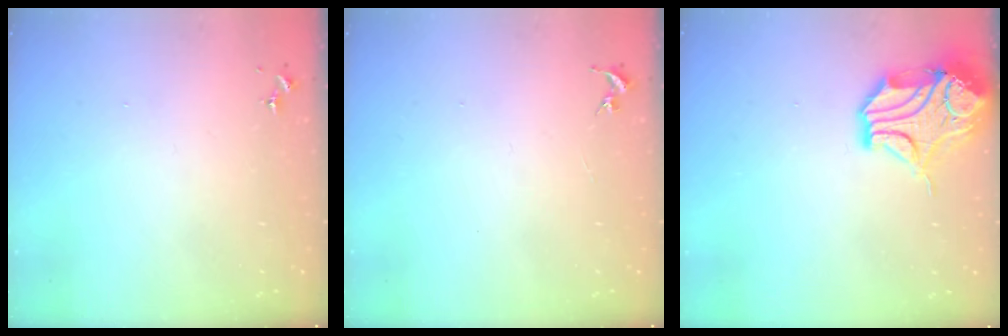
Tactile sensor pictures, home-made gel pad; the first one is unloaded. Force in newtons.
{"total": 0.0}
{"total": 14.1, "press": 13.9, "slide": 2.1}